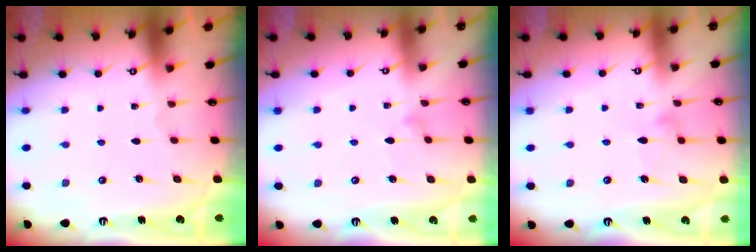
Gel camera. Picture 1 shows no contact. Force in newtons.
{"total": 6.9, "press": 6.9, "slide": 0.4}
{"total": 6.2, "press": 6.2, "slide": 0.3}